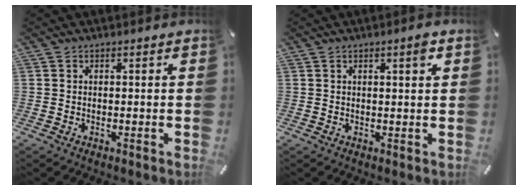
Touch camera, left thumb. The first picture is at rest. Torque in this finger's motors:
{"motor_torque": [0.07, -0.20, 0.05, 0.12, 0.02]}